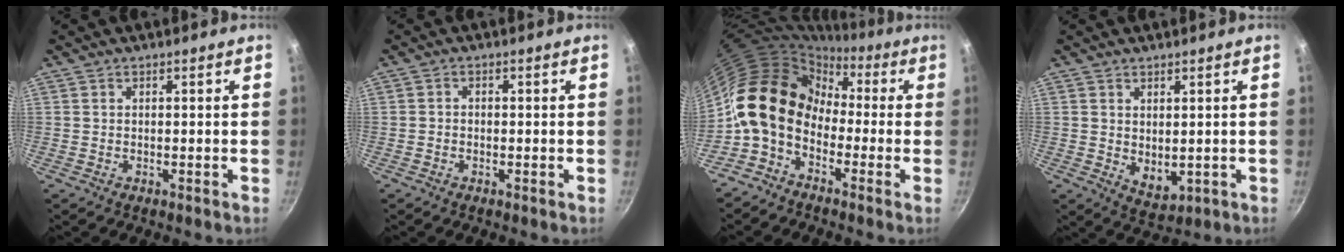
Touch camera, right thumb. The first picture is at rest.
{"total": 1.2, "force": [-0.5, 1.0, 0.6], "torque": [-0.012, 0.006, -0.012]}
{"total": 14.2, "force": [-1.7, 10.3, 9.6], "torque": [-0.152, 0.039, -0.056]}
{"total": 4.7, "force": [0.8, 3.0, 3.6], "torque": [-0.045, -0.018, 0.023]}